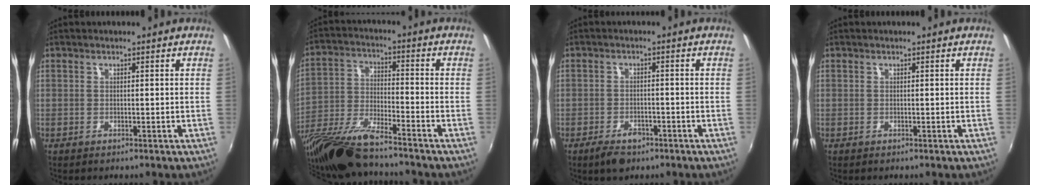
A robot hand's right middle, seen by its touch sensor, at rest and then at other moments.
{"total": 16.7, "force": [-13.4, 2.3, 9.6], "torque": [-0.198, -0.047, -0.251]}
{"total": 5.1, "force": [-3.5, 2.6, 2.6], "torque": [-0.067, -0.007, -0.055]}
{"total": 0.0}